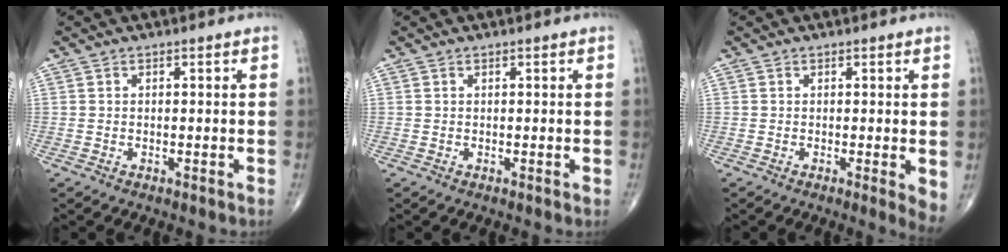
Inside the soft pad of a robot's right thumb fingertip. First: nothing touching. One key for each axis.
{"total": 0.0}
{"total": 3.3, "fx": 0.0, "fy": 0.7, "fz": 3.2, "tx": -0.045, "ty": -0.011, "tz": -0.003}